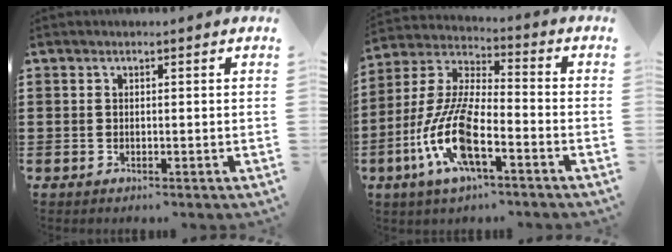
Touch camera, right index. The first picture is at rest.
{"total": 12.1, "force": [-5.2, 3.9, 10.2], "torque": [-0.243, -0.012, -0.105]}